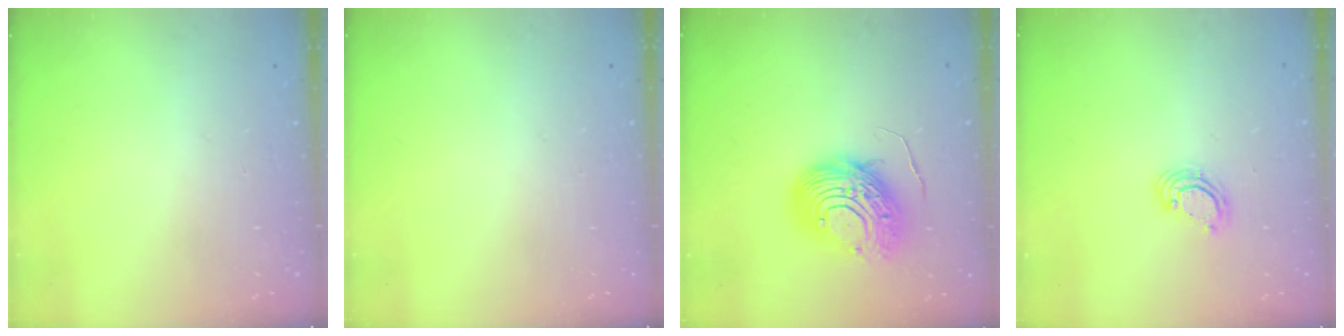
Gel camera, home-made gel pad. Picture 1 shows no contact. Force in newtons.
{"total": 0.0}
{"total": 12.5, "press": 12.4, "slide": 1.3}
{"total": 4.8, "press": 4.8, "slide": 0.3}